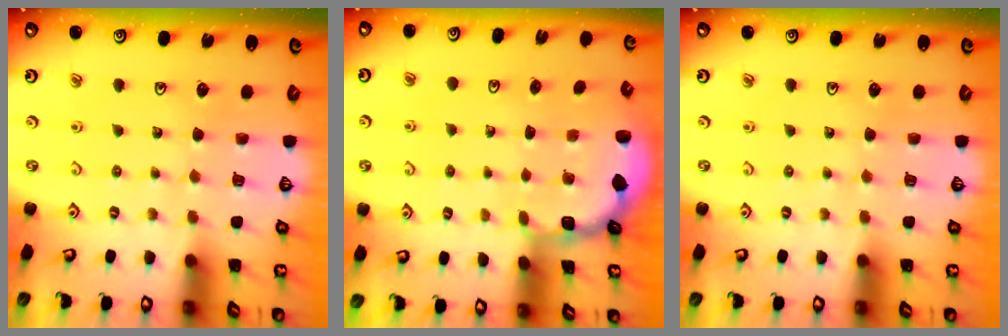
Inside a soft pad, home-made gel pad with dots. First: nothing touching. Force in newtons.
{"total": 2.0, "press": 1.8, "slide": 0.7}
{"total": 0.0}